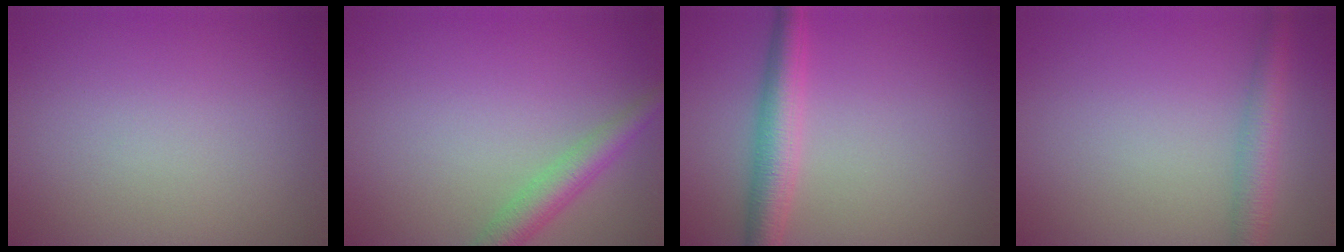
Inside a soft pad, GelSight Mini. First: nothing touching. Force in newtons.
{"total": 3.1, "press": 3.1, "slide": 0.2}
{"total": 3.8, "press": 3.8, "slide": 0.1}
{"total": 3.0, "press": 3.0, "slide": 0.1}